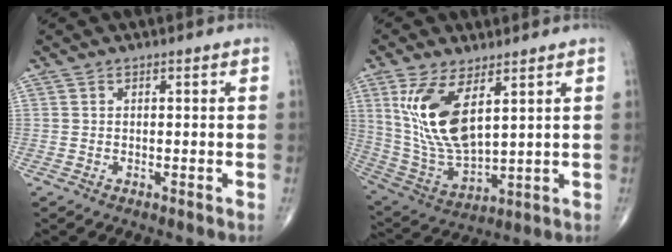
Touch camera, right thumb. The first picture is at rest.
{"total": 14.9, "force": [5.4, 6.5, 12.3], "torque": [-0.242, -0.028, 0.124]}